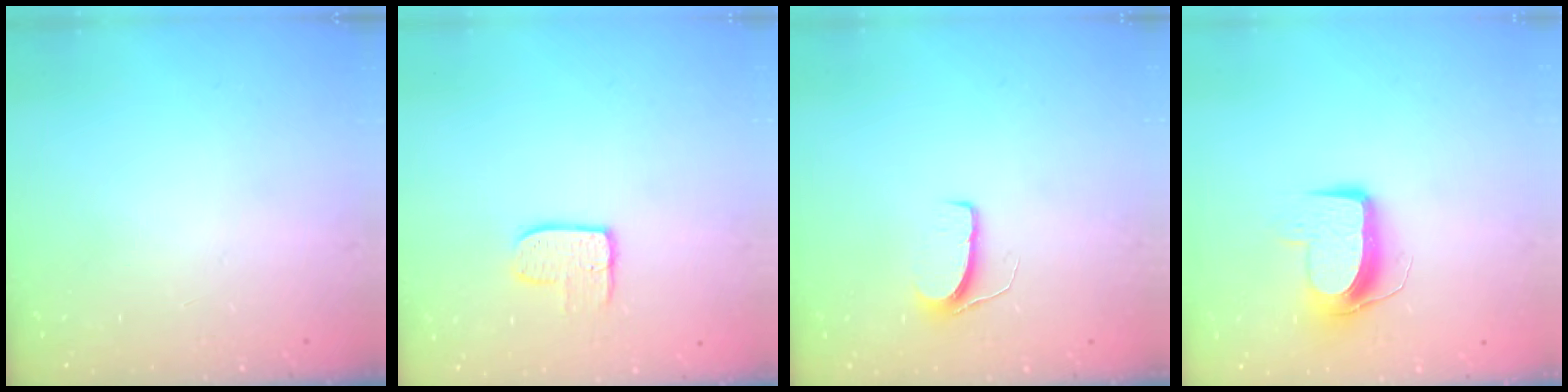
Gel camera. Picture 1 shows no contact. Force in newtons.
{"total": 7.4, "press": 7.4, "slide": 0.2}
{"total": 6.4, "press": 6.4, "slide": 0.6}
{"total": 10.1, "press": 10.1, "slide": 0.5}